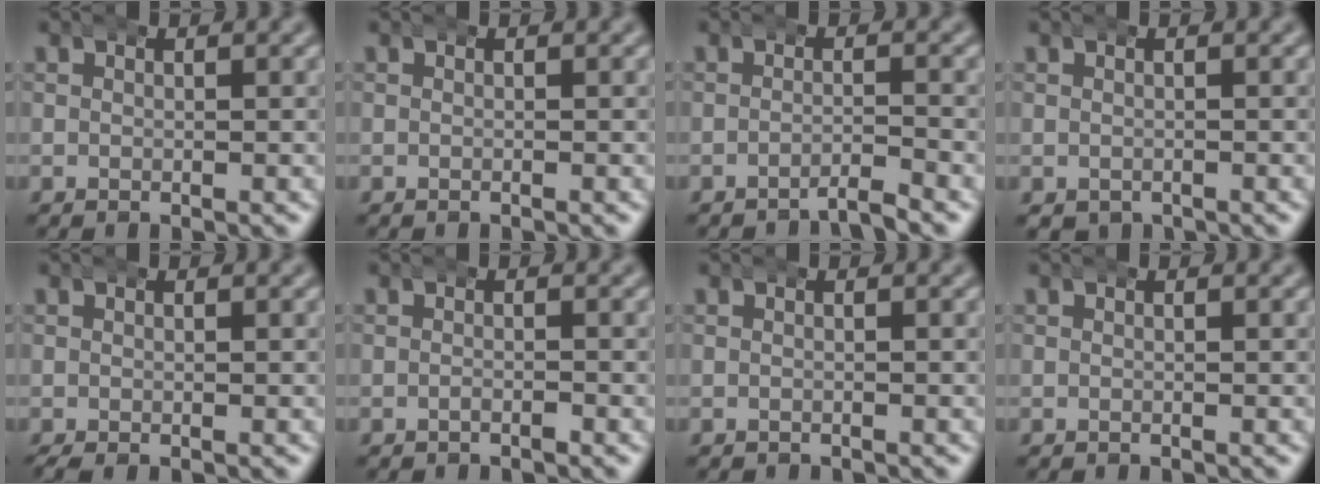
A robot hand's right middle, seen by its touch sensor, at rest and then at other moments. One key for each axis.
{"total": 0.0}
{"total": 1.6, "fx": -1.4, "fy": 0.0, "fz": 0.7, "tx": -0.004, "ty": 0.001, "tz": -0.033}
{"total": 2.1, "fx": -1.2, "fy": 1.7, "fz": 0.5, "tx": -0.018, "ty": -0.012, "tz": -0.012}
{"total": 0.8, "fx": -0.6, "fy": 0.3, "fz": 0.4, "tx": -0.010, "ty": -0.005, "tz": -0.007}
{"total": 0.7, "fx": -0.5, "fy": 0.2, "fz": 0.4, "tx": -0.002, "ty": 0.004, "tz": -0.013}
{"total": 0.6, "fx": -0.5, "fy": 0.1, "fz": -0.1, "tx": -0.003, "ty": -0.004, "tz": -0.005}
{"total": 0.0}